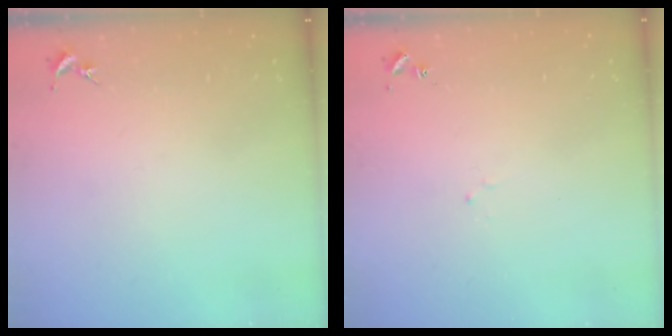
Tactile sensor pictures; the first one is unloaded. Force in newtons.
{"total": 1.1, "press": 1.0, "slide": 0.2}